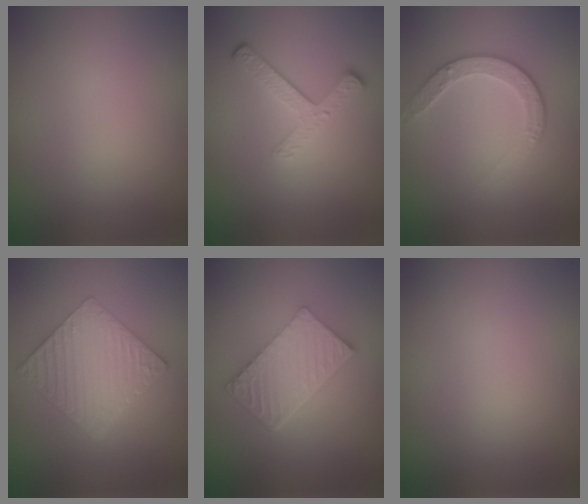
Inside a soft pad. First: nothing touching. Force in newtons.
{"total": 3.2, "press": 2.4, "slide": 2.0}
{"total": 2.6, "press": 2.0, "slide": 1.7}
{"total": 6.4, "press": 4.6, "slide": 4.5}
{"total": 6.1, "press": 4.4, "slide": 4.2}
{"total": 0.0}